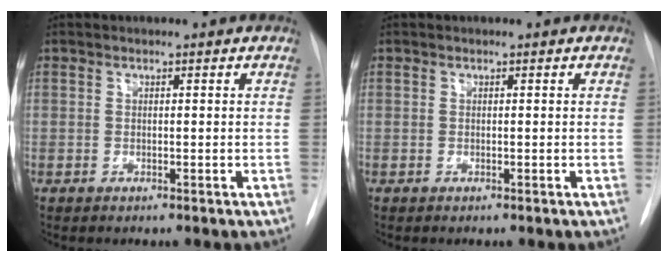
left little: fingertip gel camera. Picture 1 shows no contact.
{"total": 0.0}